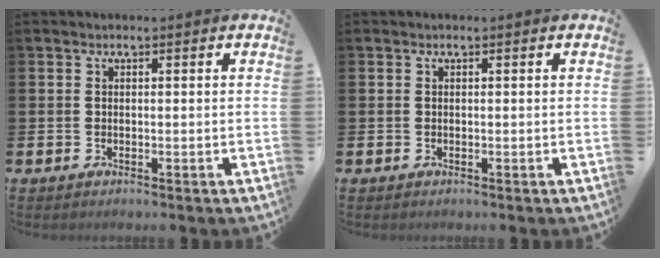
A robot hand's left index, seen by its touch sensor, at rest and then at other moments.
{"total": 0.0}